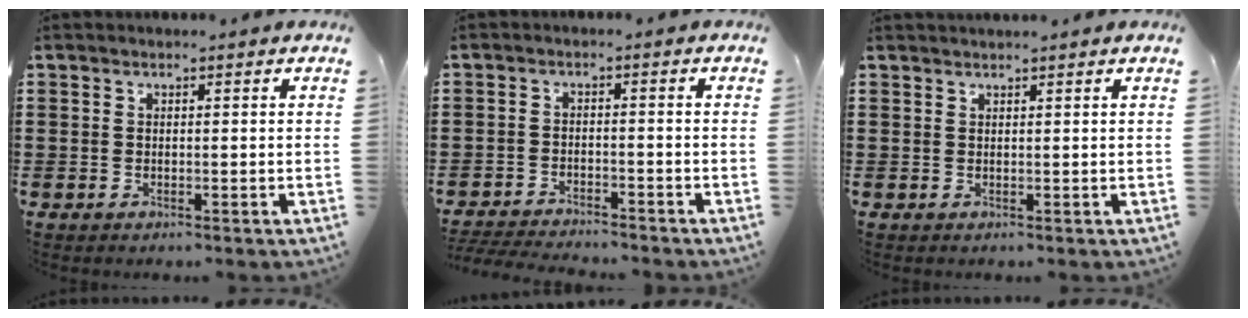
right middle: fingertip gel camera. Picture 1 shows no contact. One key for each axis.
{"total": 3.5, "fx": -3.5, "fy": 0.1, "fz": 0.4, "tx": -0.017, "ty": -0.004, "tz": -0.075}
{"total": 0.9, "fx": 0.8, "fy": -0.3, "fz": 0.1, "tx": -0.004, "ty": -0.003, "tz": 0.017}